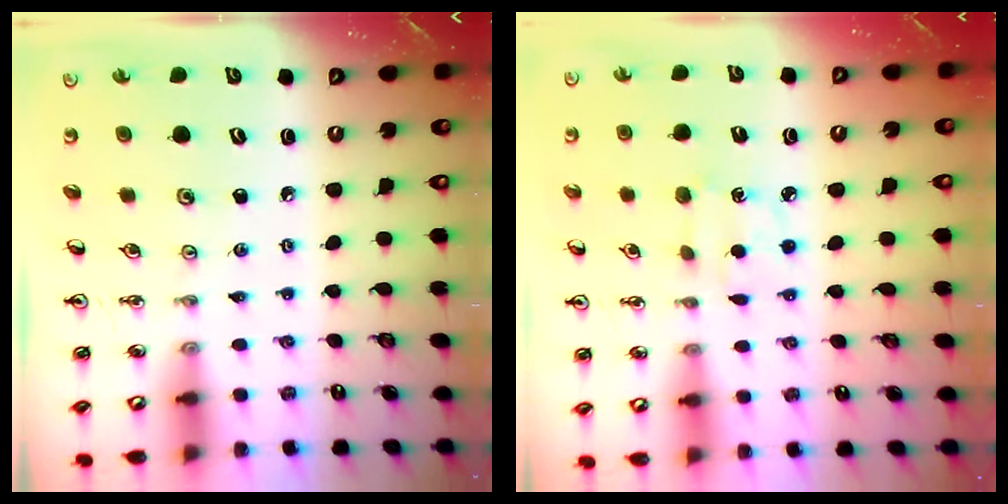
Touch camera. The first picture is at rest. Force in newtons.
{"total": 4.5, "press": 4.5, "slide": 0.6}